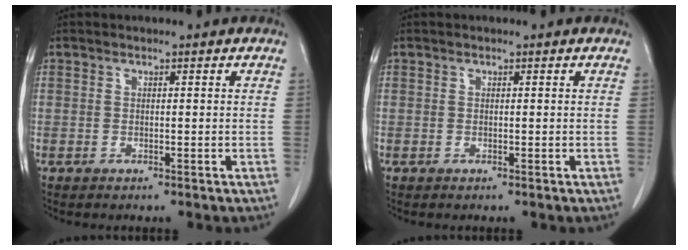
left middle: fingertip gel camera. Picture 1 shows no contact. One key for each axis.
{"total": 0.0}